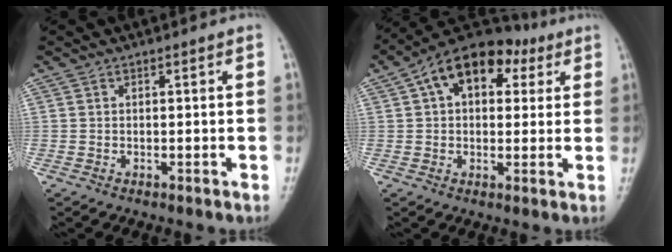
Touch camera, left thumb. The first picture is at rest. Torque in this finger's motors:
{"motor_torque": [1.37, 1.70, 0.94, -0.91, 0.11]}